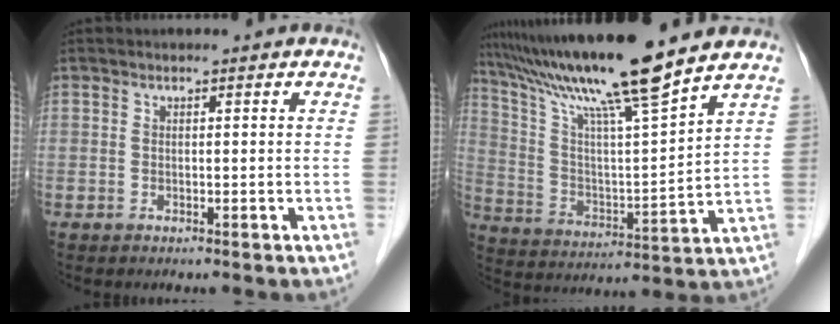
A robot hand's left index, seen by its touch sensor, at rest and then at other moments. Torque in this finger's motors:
{"motor_torque": [0.81, -0.68, 0.98, 0.20]}